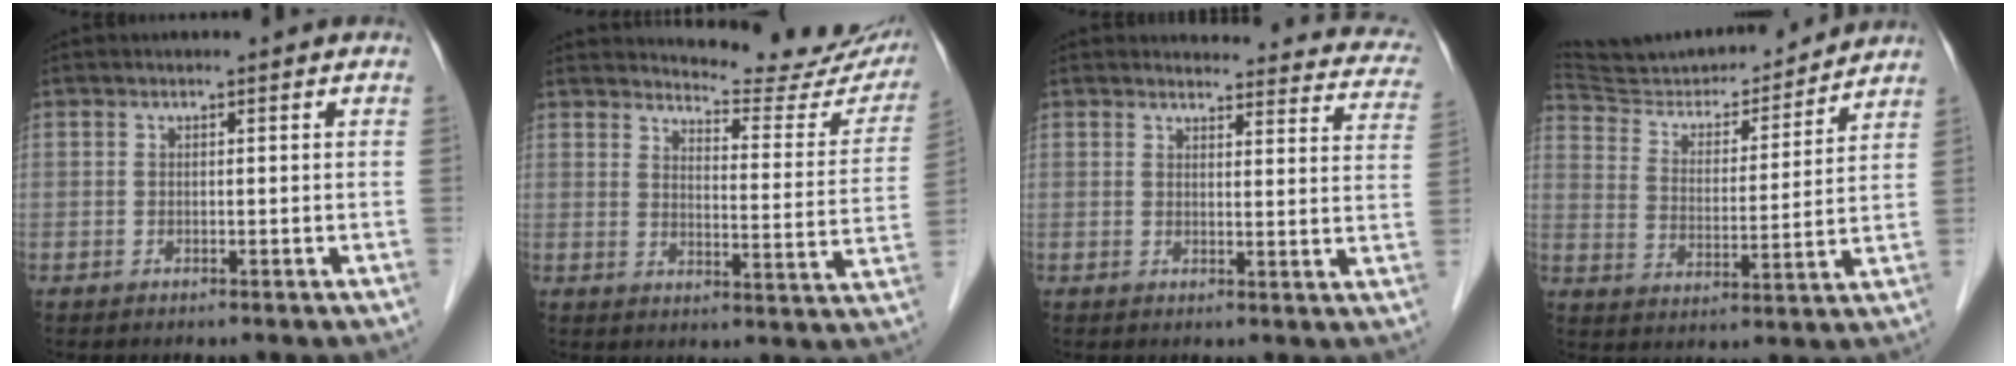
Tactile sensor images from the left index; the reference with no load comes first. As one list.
[{"total": 16.4, "force": [15.8, 2.5, 3.7], "torque": [-0.034, -0.076, 0.171]}, {"total": 18.9, "force": [17.9, 4.6, 3.7], "torque": [-0.013, -0.049, 0.171]}, {"total": 18.7, "force": [18.0, 3.4, 3.9], "torque": [-0.068, 0.001, 0.278]}]